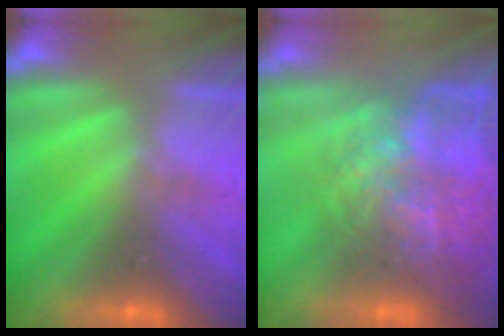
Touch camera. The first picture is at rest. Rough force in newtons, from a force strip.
{"total": 8.1}